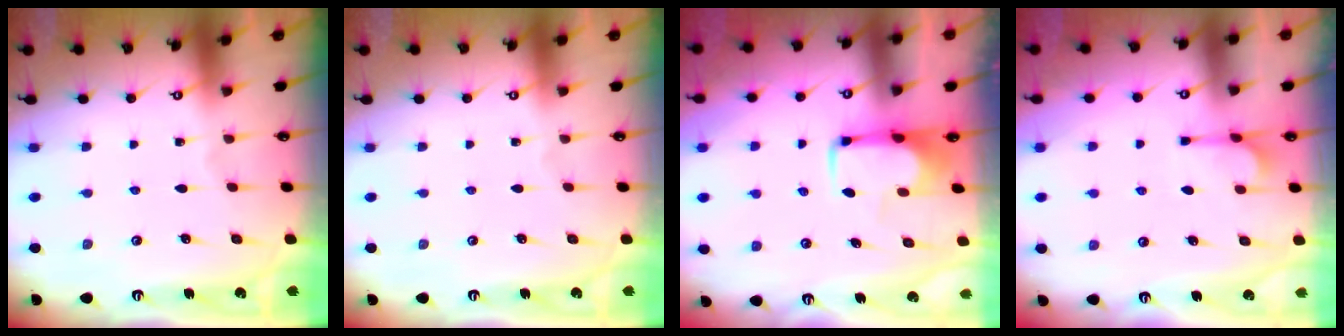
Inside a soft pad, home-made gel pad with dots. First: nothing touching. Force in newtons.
{"total": 0.0}
{"total": 2.1, "press": 2.1, "slide": 0.4}
{"total": 1.4, "press": 0.8, "slide": 1.2}